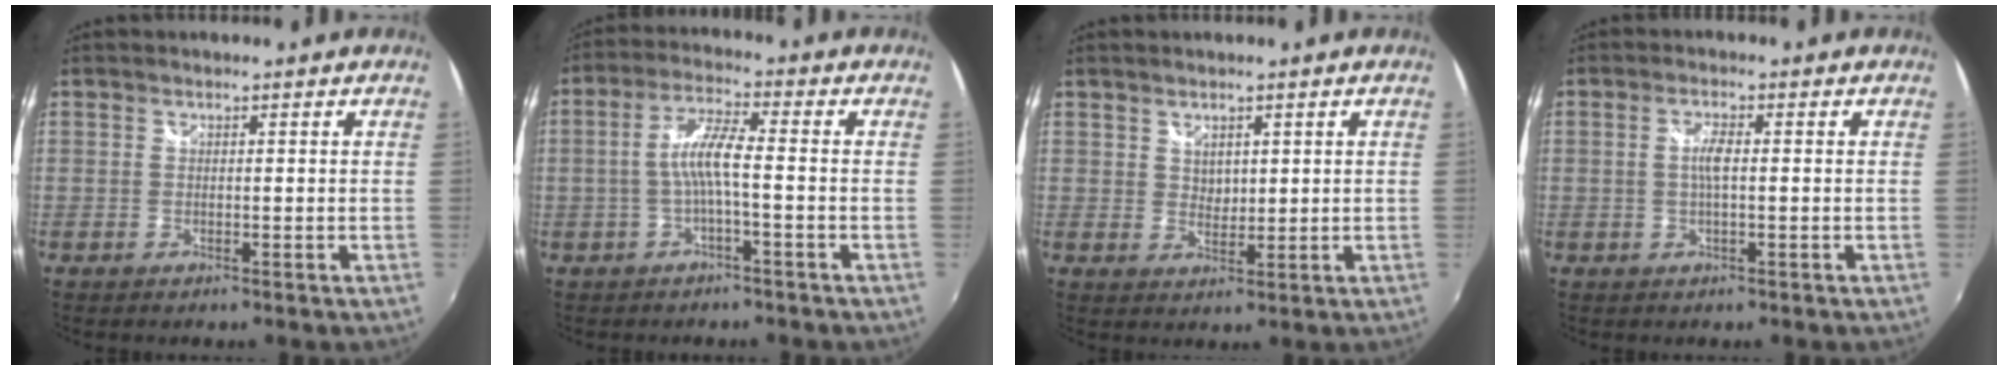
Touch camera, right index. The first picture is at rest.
{"total": 5.7, "force": [-1.5, 0.4, 5.5], "torque": [-0.120, 0.010, -0.026]}
{"total": 2.5, "force": [1.4, 1.9, 0.9], "torque": [-0.008, 0.001, 0.025]}
{"total": 2.6, "force": [0.0, 0.6, 2.6], "torque": [-0.049, 0.002, -0.003]}